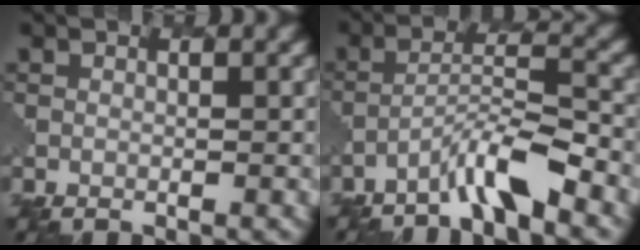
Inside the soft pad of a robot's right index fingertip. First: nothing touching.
{"total": 4.1, "force": [-3.2, 0.2, 2.6], "torque": [-0.046, 0.012, -0.064]}